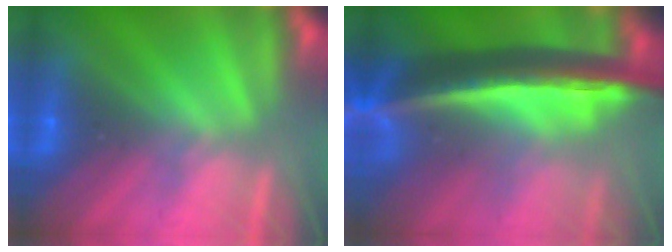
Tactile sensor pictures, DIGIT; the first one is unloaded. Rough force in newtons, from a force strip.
{"total": 5.6}